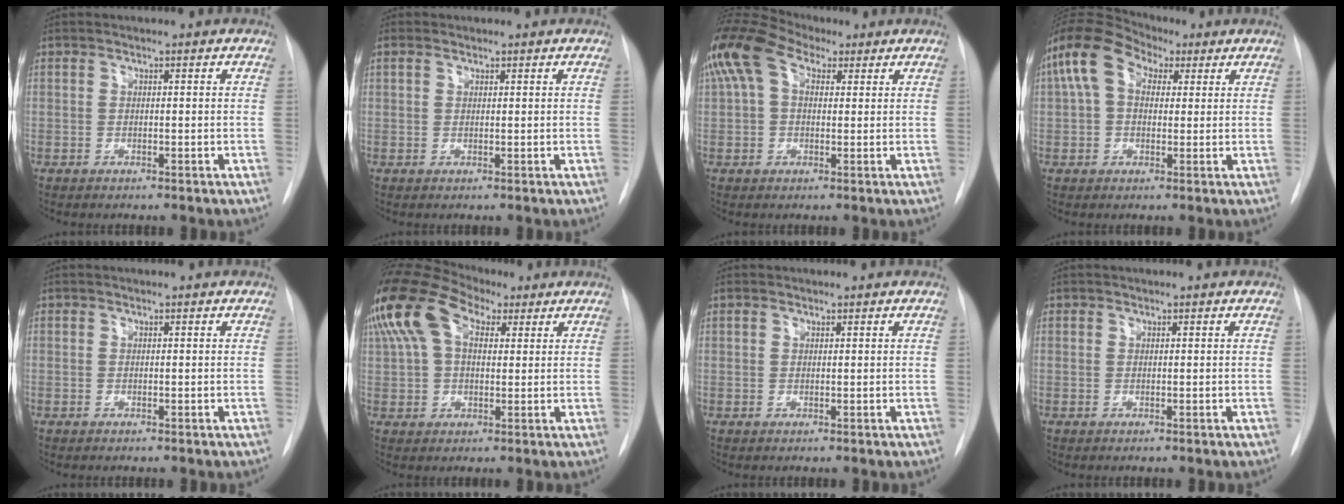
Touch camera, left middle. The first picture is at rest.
{"total": 0.8, "force": [0.7, 0.4, -0.2], "torque": [0.002, 0.005, 0.013]}
{"total": 10.6, "force": [5.0, 5.9, 7.3], "torque": [-0.171, 0.056, 0.093]}
{"total": 9.7, "force": [4.1, 5.8, 6.7], "torque": [-0.146, 0.050, 0.070]}
{"total": 0.0}
{"total": 12.7, "force": [6.2, 6.9, 8.7], "torque": [-0.199, 0.059, 0.115]}
{"total": 0.7, "force": [0.5, 0.1, -0.4], "torque": [0.012, 0.002, 0.007]}
{"total": 0.6, "force": [0.0, -0.2, -0.6], "torque": [0.017, -0.004, -0.001]}